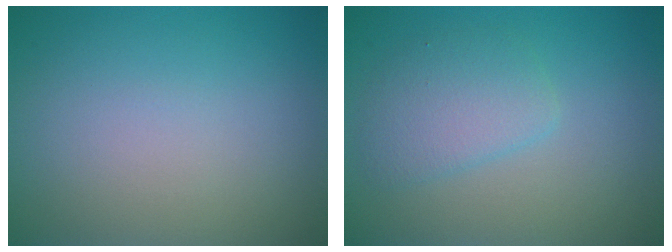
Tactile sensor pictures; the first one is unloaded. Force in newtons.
{"total": 2.9, "press": 2.9, "slide": 0.1}